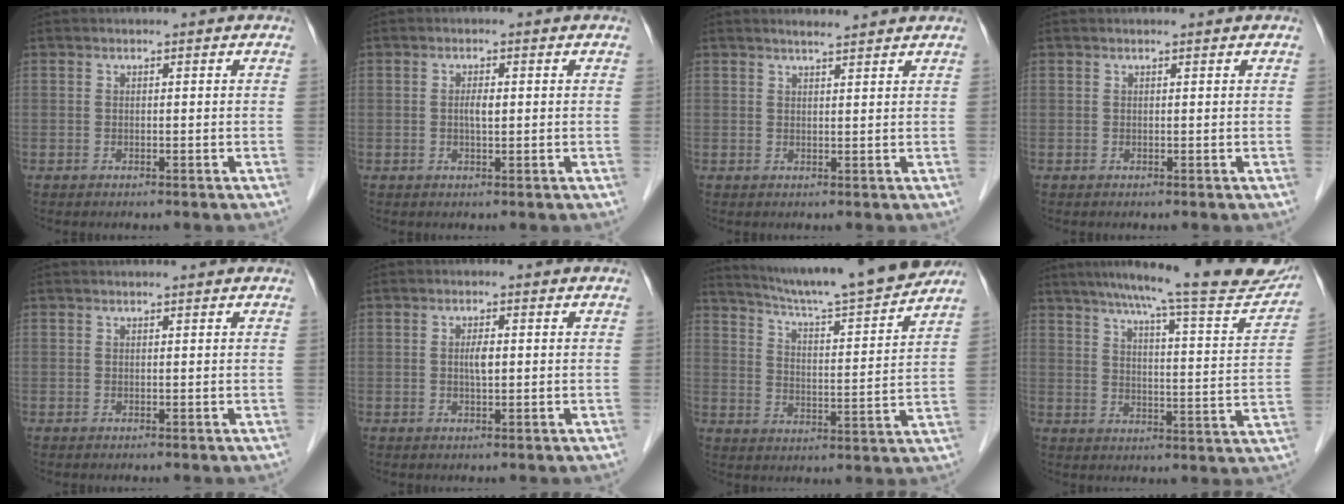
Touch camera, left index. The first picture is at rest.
{"total": 1.8, "force": [0.1, 0.5, 1.7], "torque": [-0.034, 0.002, 0.002]}
{"total": 3.8, "force": [3.5, 0.0, 1.4], "torque": [-0.024, 0.013, 0.047]}
{"total": 0.6, "force": [0.5, 0.0, 0.2], "torque": [-0.010, 0.006, 0.007]}
{"total": 1.1, "force": [1.1, -0.1, 0.3], "torque": [-0.007, 0.011, 0.017]}
{"total": 2.1, "force": [0.1, 0.5, 2.0], "torque": [-0.038, 0.001, 0.003]}
{"total": 18.0, "force": [16.4, -0.5, 7.5], "torque": [-0.121, -0.018, 0.239]}
{"total": 20.9, "force": [18.6, 1.7, 9.5], "torque": [-0.133, -0.032, 0.234]}